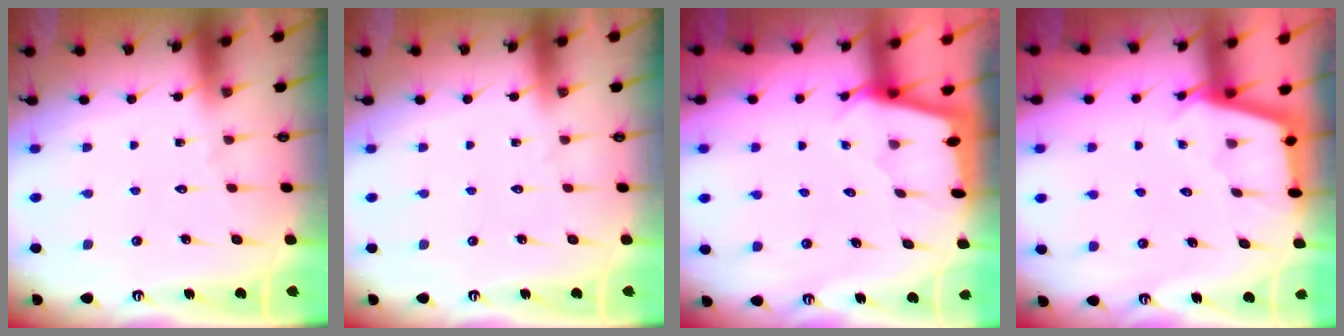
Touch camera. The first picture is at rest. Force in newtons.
{"total": 0.0}
{"total": 1.8, "press": 1.7, "slide": 0.1}
{"total": 2.5, "press": 2.5, "slide": 0.1}